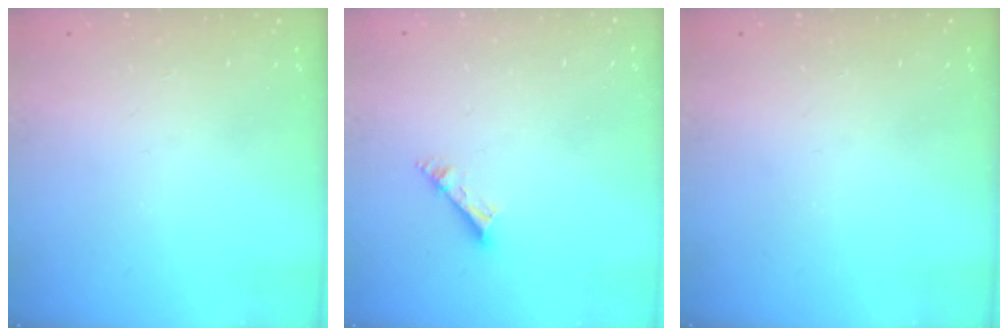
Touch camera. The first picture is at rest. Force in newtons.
{"total": 3.9, "press": 3.8, "slide": 0.5}
{"total": 0.0}